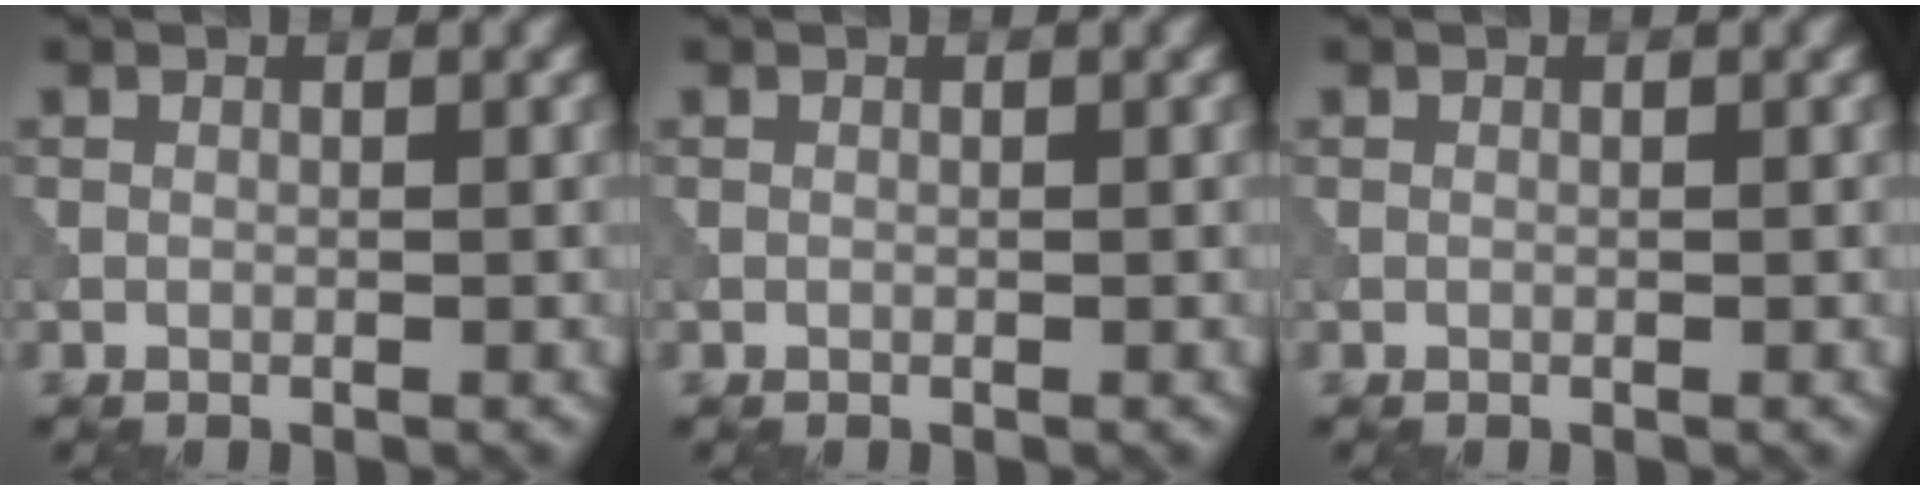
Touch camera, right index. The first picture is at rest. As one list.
[{"total": 0.0}, {"total": 0.0}]